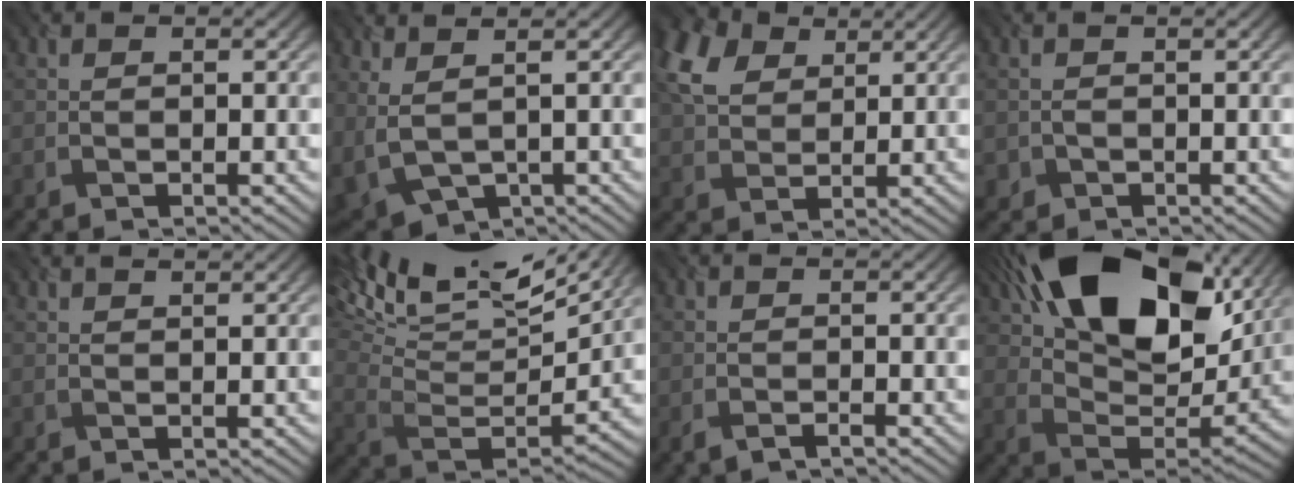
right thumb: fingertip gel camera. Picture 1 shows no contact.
{"total": 5.7, "force": [1.7, 2.8, 4.7], "torque": [-0.135, -0.014, 0.045]}
{"total": 8.8, "force": [4.4, 5.6, 5.3], "torque": [-0.158, 0.023, 0.087]}
{"total": 0.8, "force": [-0.3, 0.7, 0.3], "torque": [-0.009, -0.002, -0.005]}
{"total": 1.3, "force": [1.2, 0.1, 0.6], "torque": [-0.015, -0.002, 0.019]}
{"total": 18.6, "force": [13.0, 5.4, 12.2], "torque": [-0.268, 0.023, 0.194]}
{"total": 1.2, "force": [-0.8, 0.2, 1.0], "torque": [-0.022, -0.004, -0.015]}
{"total": 22.2, "force": [10.9, 12.4, 14.8], "torque": [-0.278, 0.030, 0.178]}